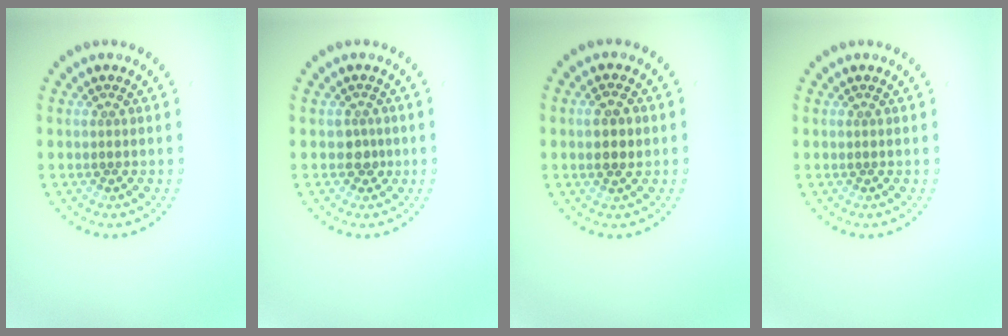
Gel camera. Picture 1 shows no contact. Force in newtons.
{"total": 1.3, "press": 1.0, "slide": 0.8}
{"total": 2.4, "press": 2.4, "slide": 0.2}
{"total": 0.0}